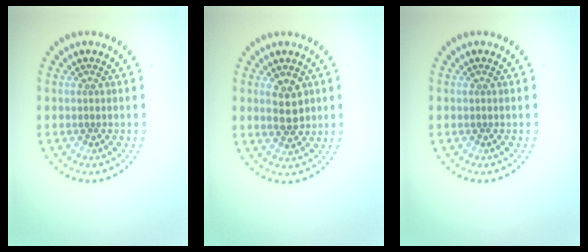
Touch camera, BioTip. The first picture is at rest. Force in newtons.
{"total": 2.8, "press": 2.8, "slide": 0.3}
{"total": 0.0}